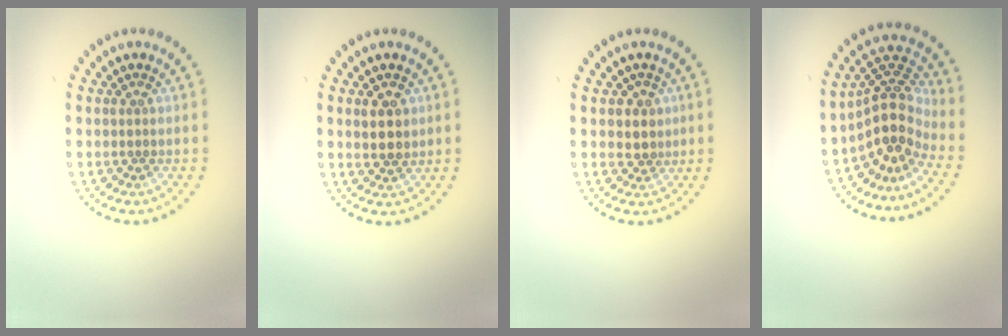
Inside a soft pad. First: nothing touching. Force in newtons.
{"total": 2.3, "press": 2.2, "slide": 0.6}
{"total": 1.8, "press": 1.5, "slide": 1.1}
{"total": 4.7, "press": 3.4, "slide": 3.1}